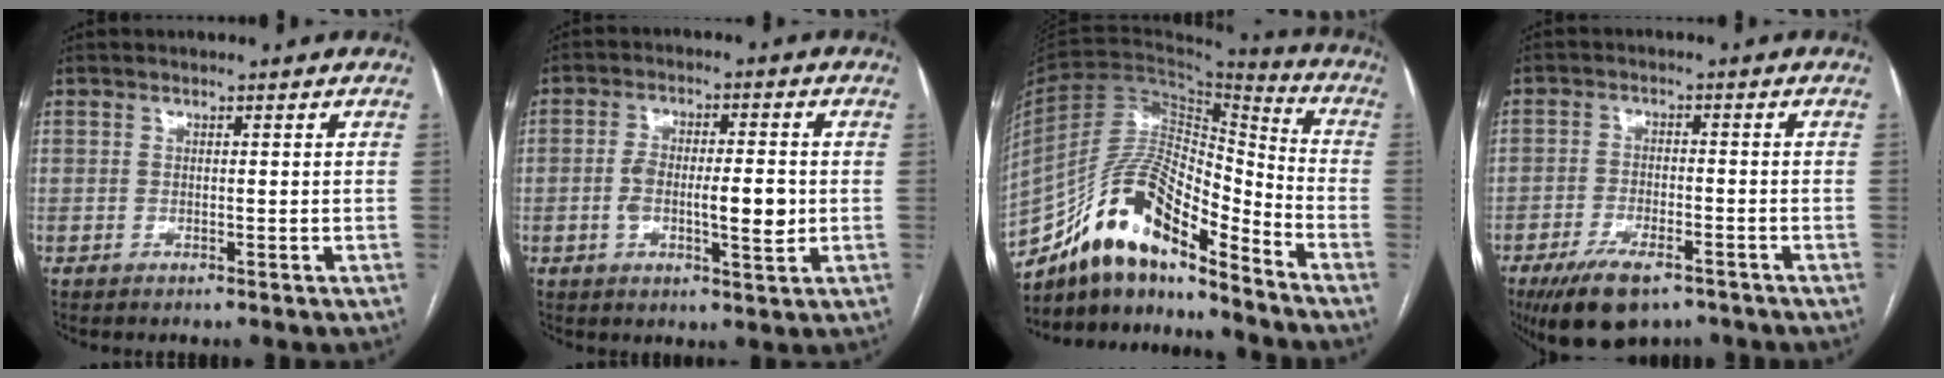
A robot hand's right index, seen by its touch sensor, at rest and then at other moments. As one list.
[{"total": 8.2, "force": [-1.0, 2.3, 7.8], "torque": [-0.135, 0.006, -0.015]}, {"total": 16.1, "force": [-12.5, 4.2, 9.3], "torque": [-0.170, 0.037, -0.225]}, {"total": 9.3, "force": [-6.5, 3.4, 5.7], "torque": [-0.103, -0.013, -0.108]}]